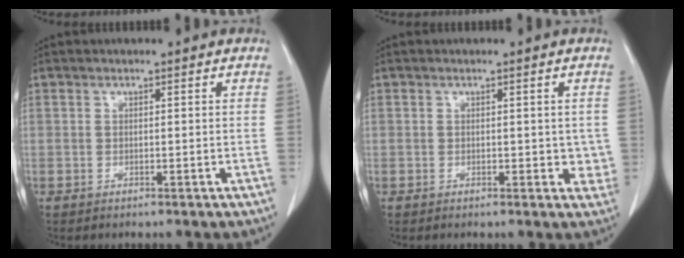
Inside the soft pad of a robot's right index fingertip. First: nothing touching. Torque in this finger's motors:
{"motor_torque": [-0.19, 0.20, 0.00, 0.02]}